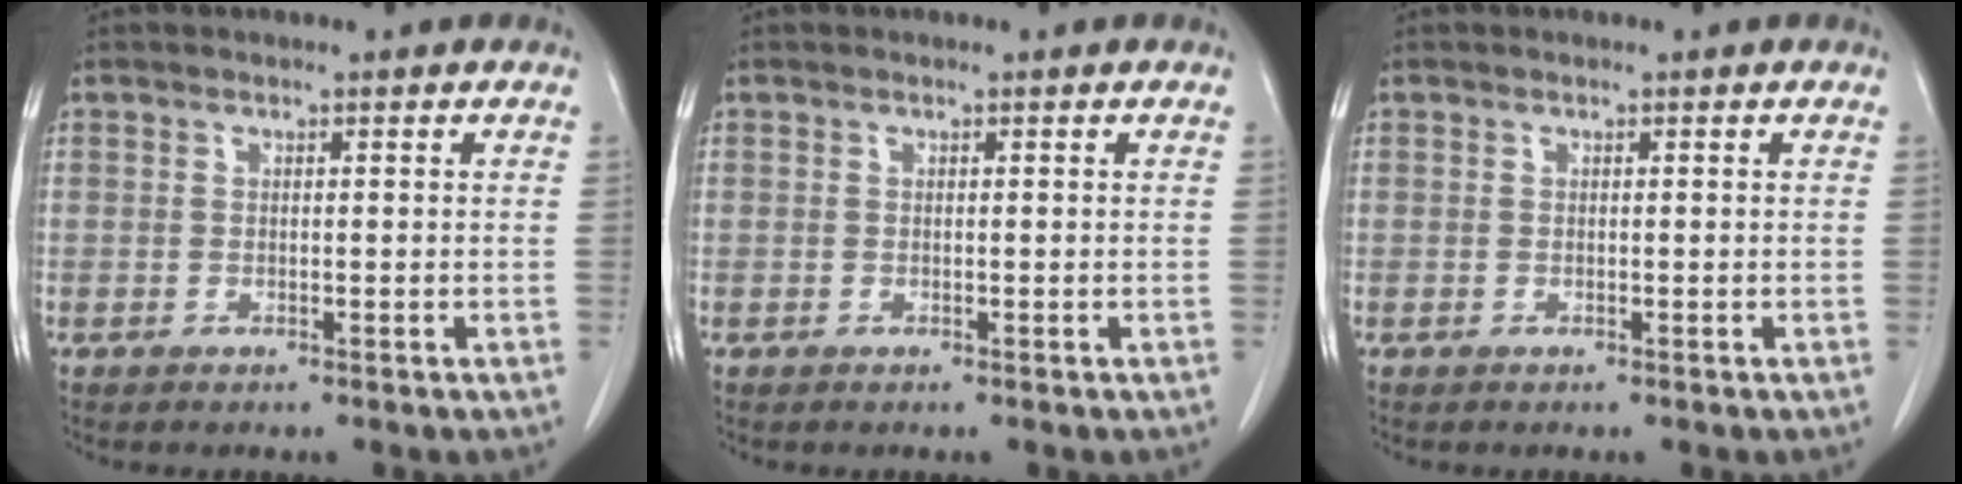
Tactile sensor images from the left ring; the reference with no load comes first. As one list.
[{"total": 0.0}, {"total": 0.0}]